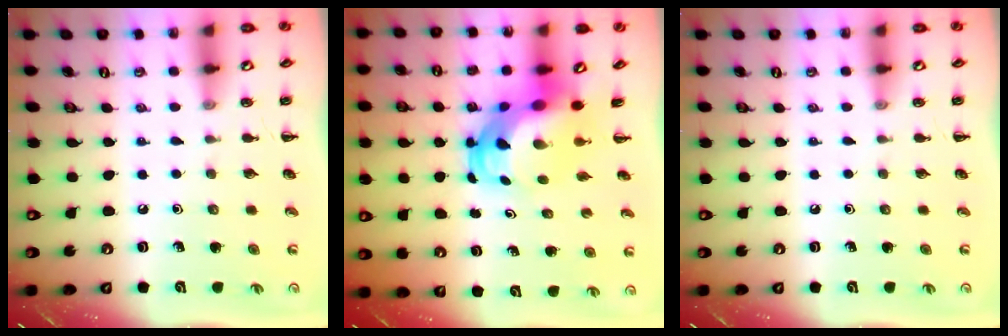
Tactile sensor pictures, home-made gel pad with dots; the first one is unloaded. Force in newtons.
{"total": 7.1, "press": 6.8, "slide": 2.2}
{"total": 0.0}